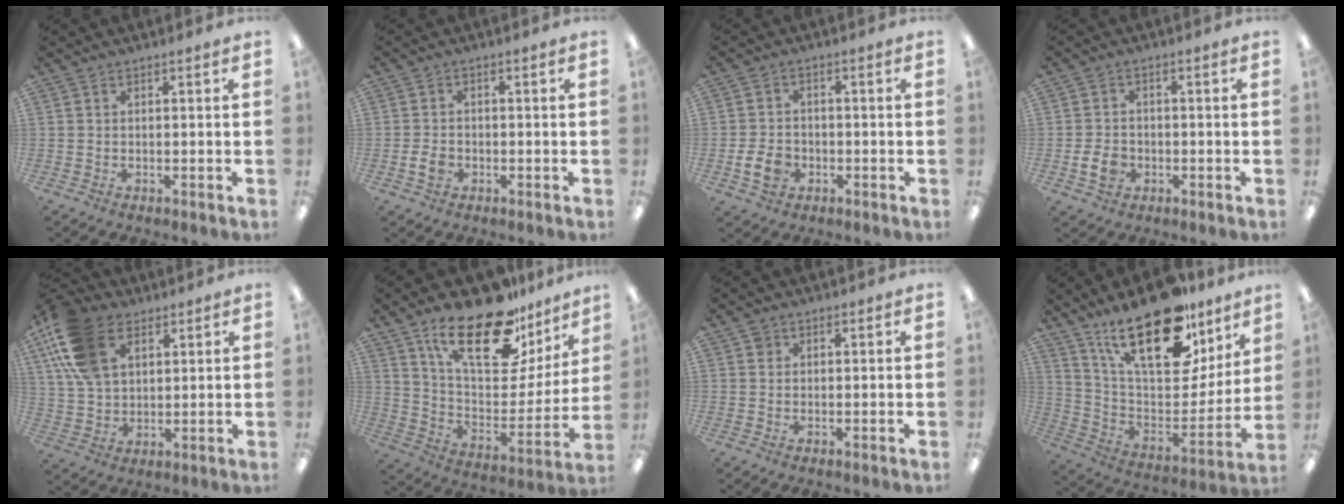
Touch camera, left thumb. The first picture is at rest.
{"total": 3.3, "force": [-1.0, 2.5, 2.0], "torque": [-0.032, 0.008, -0.017]}
{"total": 5.8, "force": [-2.0, 4.4, 3.3], "torque": [-0.071, 0.007, -0.035]}
{"total": 4.9, "force": [-1.5, 3.8, 2.7], "torque": [-0.049, 0.002, -0.028]}
{"total": 17.1, "force": [8.2, 10.9, 10.3], "torque": [-0.234, -0.008, 0.153]}
{"total": 24.4, "force": [16.5, 10.1, 14.9], "torque": [-0.231, -0.105, 0.284]}
{"total": 1.4, "force": [0.7, 1.2, 0.1], "torque": [0.004, 0.001, 0.011]}
{"total": 27.5, "force": [17.7, 12.1, 17.2], "torque": [-0.265, -0.103, 0.310]}